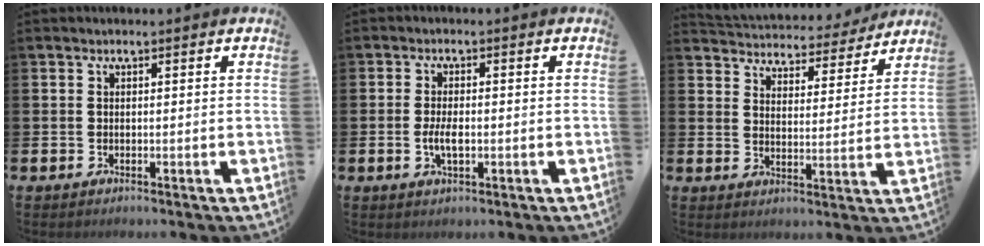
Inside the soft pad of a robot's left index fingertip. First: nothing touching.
{"total": 3.1, "force": [-0.5, 1.4, 2.8], "torque": [-0.039, -0.003, -0.012]}
{"total": 4.7, "force": [4.5, 1.3, 0.0], "torque": [-0.021, -0.038, 0.075]}